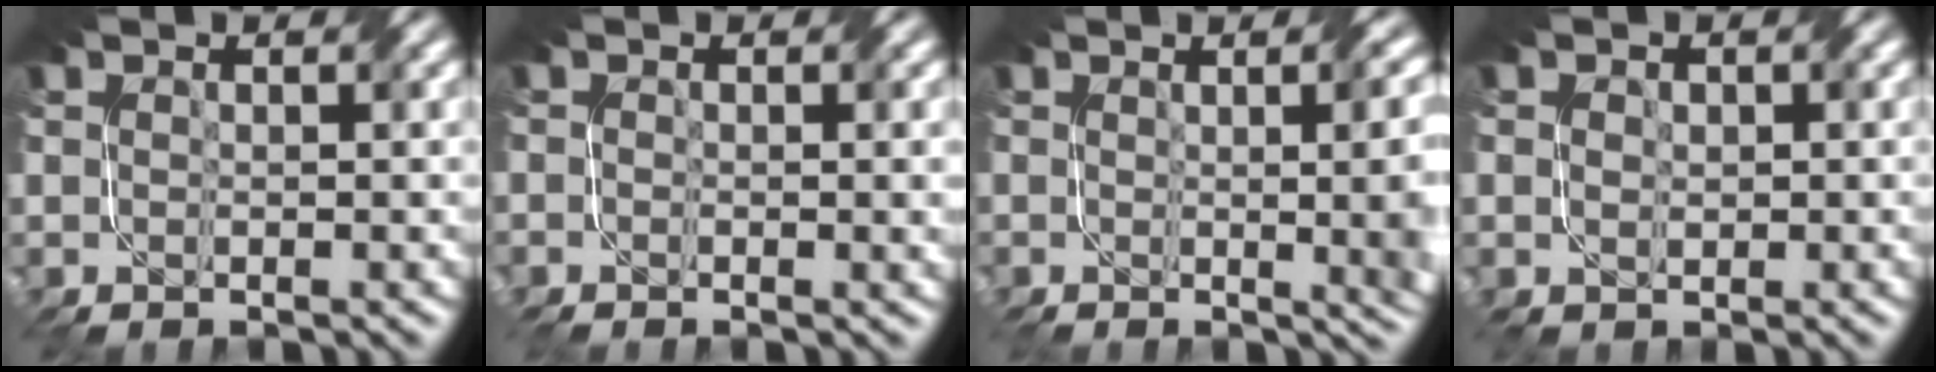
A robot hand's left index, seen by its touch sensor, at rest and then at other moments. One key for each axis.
{"total": 1.5, "fx": -1.3, "fy": 0.2, "fz": 0.7, "tx": 0.003, "ty": -0.002, "tz": -0.008}
{"total": 8.7, "fx": -0.6, "fy": 3.6, "fz": 7.9, "tx": -0.017, "ty": 0.020, "tz": -0.001}
{"total": 1.2, "fx": -1.0, "fy": 0.5, "fz": -0.6, "tx": 0.009, "ty": -0.002, "tz": 0.007}